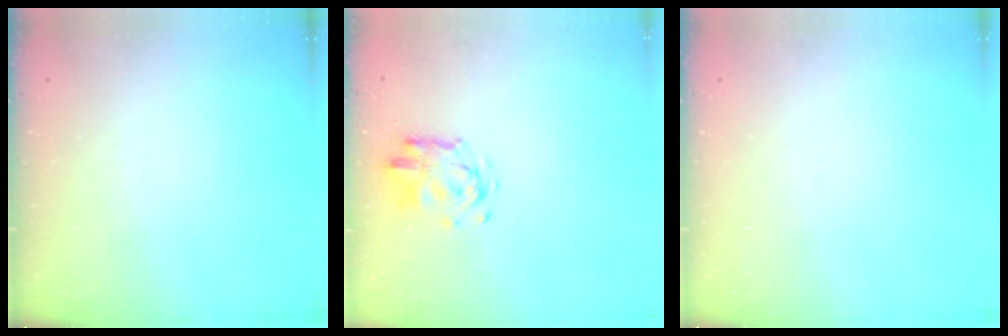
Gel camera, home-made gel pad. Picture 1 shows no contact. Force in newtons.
{"total": 3.4, "press": 3.4, "slide": 0.3}
{"total": 0.0}